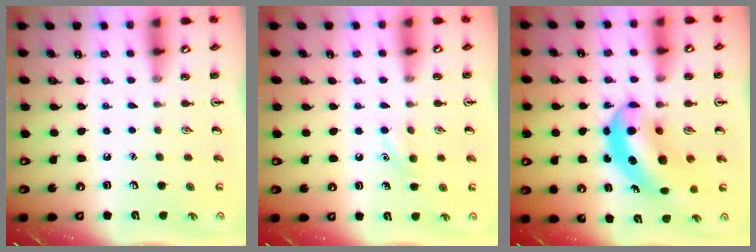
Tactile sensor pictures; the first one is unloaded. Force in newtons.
{"total": 5.9, "press": 5.6, "slide": 1.9}
{"total": 9.9, "press": 9.4, "slide": 3.1}